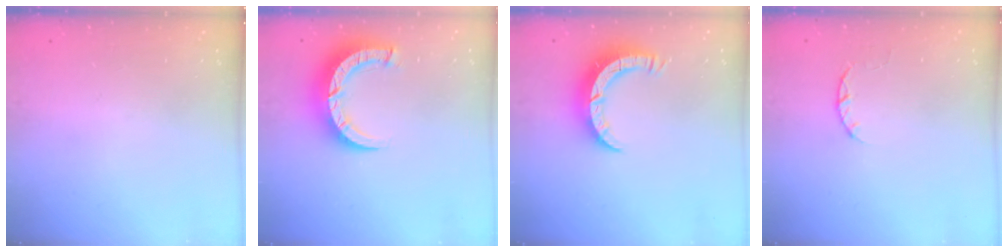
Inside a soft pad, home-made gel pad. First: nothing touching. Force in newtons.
{"total": 8.7, "press": 8.7, "slide": 1.1}
{"total": 7.8, "press": 7.7, "slide": 0.8}
{"total": 2.5, "press": 2.4, "slide": 0.4}